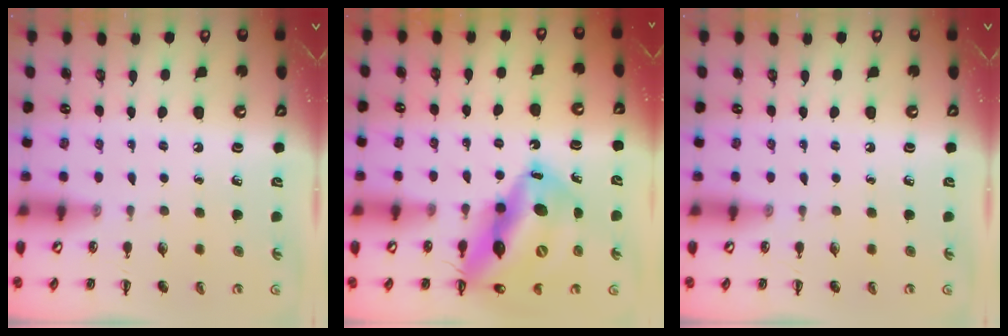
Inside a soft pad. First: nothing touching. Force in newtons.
{"total": 22.4, "press": 21.6, "slide": 5.7}
{"total": 0.0}